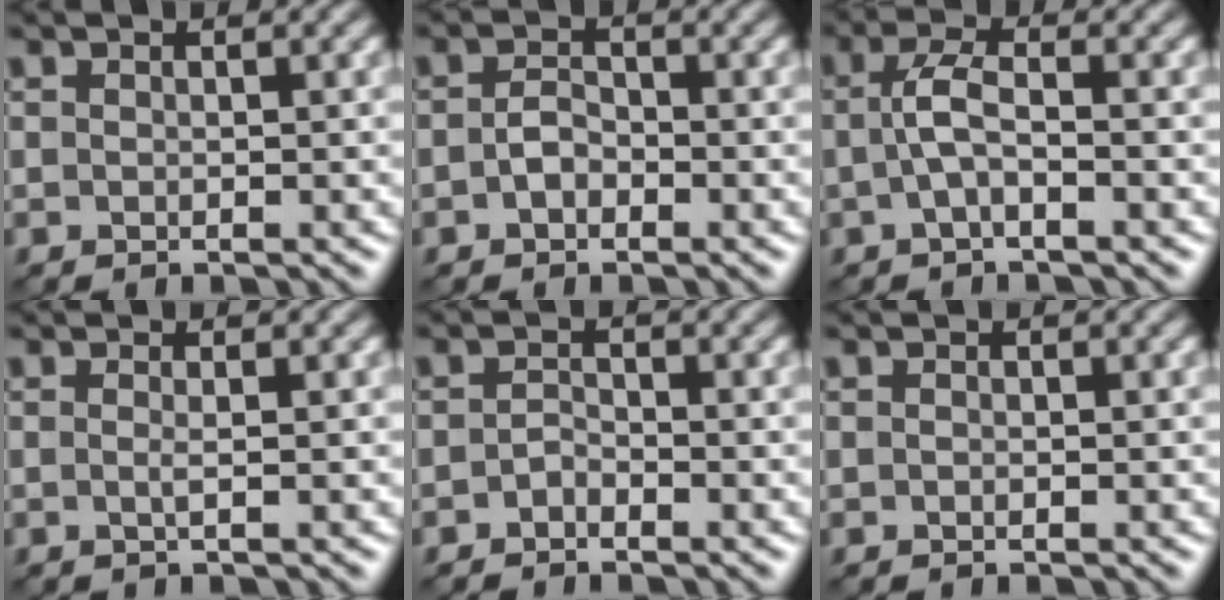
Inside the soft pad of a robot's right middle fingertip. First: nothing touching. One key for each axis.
{"total": 1.6, "fx": -0.5, "fy": 1.1, "fz": 1.1, "tx": -0.023, "ty": 0.003, "tz": -0.014}
{"total": 2.5, "fx": -0.3, "fy": 0.8, "fz": 2.4, "tx": -0.054, "ty": 0.006, "tz": -0.012}
{"total": 0.8, "fx": -0.1, "fy": 0.2, "fz": 0.8, "tx": -0.014, "ty": -0.002, "tz": -0.005}
{"total": 0.9, "fx": -0.6, "fy": 0.5, "fz": 0.4, "tx": -0.009, "ty": 0.002, "tz": -0.015}
{"total": 0.0}